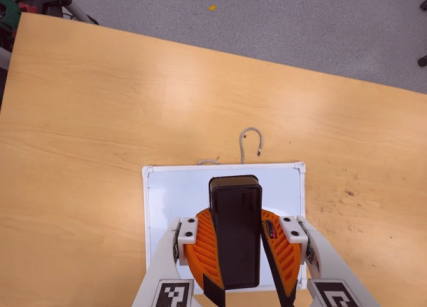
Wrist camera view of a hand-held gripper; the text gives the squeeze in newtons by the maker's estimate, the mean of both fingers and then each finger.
{"total": 9.7, "left": 9.8, "right": 9.5}